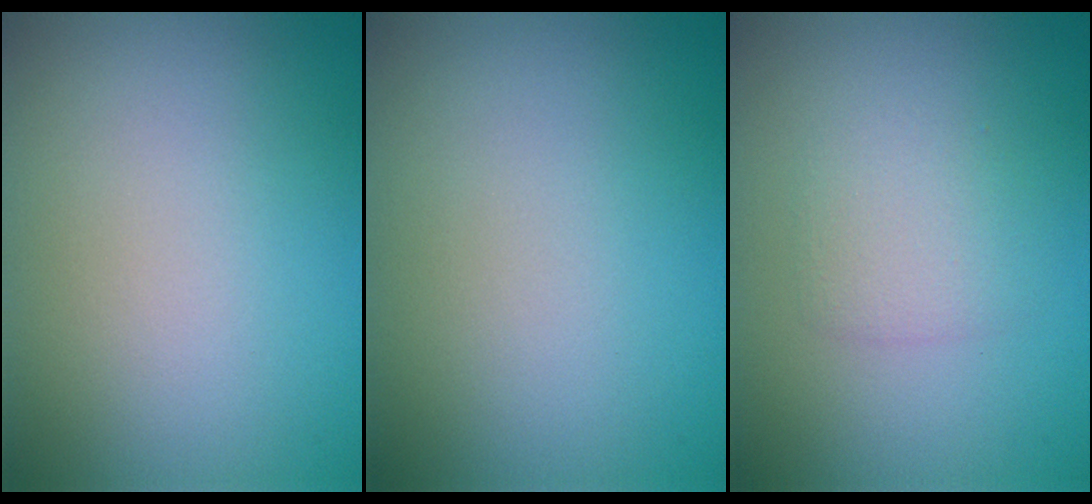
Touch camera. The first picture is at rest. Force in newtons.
{"total": 0.0}
{"total": 1.9, "press": 1.9, "slide": 0.1}